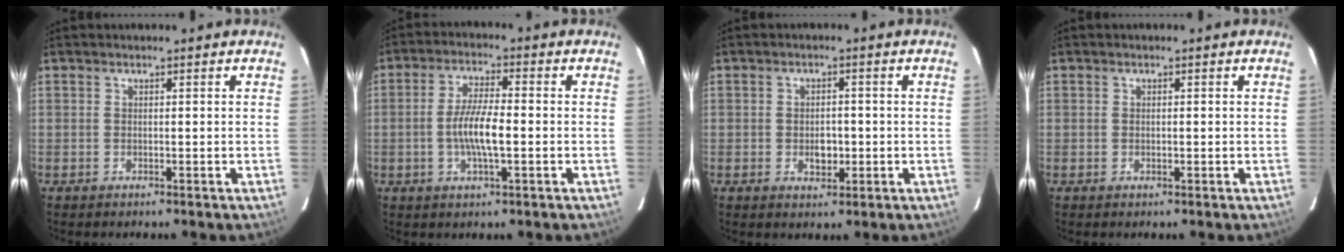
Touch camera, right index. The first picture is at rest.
{"total": 7.2, "force": [-1.4, 1.6, 6.9], "torque": [-0.135, 0.002, -0.027]}
{"total": 3.5, "force": [-0.8, 2.4, 2.4], "torque": [-0.042, 0.002, -0.009]}
{"total": 0.5, "force": [0.0, 0.4, 0.3], "torque": [-0.005, 0.001, 0.000]}